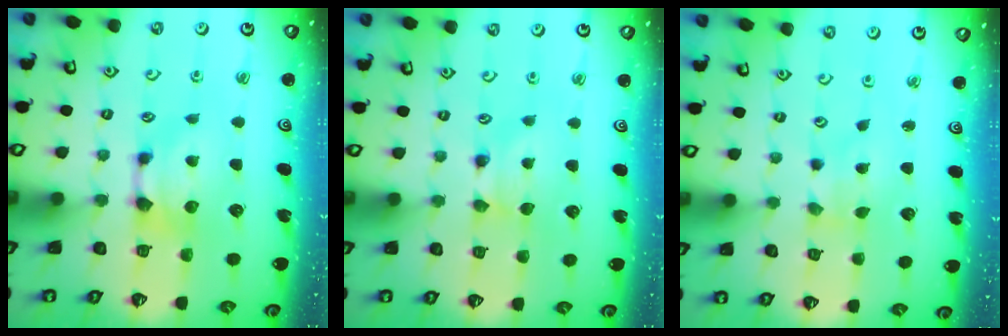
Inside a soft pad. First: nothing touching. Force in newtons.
{"total": 0.0}
{"total": 2.8, "press": 2.7, "slide": 0.9}